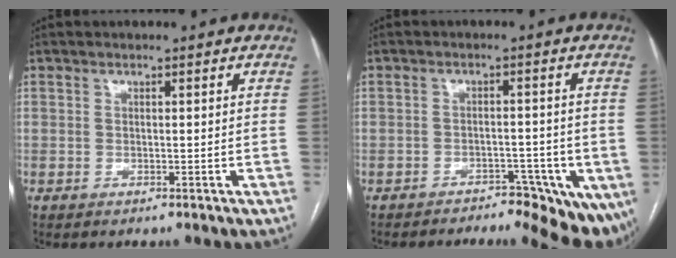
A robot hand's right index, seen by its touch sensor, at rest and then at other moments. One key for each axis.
{"total": 10.0, "fx": -6.9, "fy": 4.9, "fz": 5.4, "tx": -0.052, "ty": 0.009, "tz": -0.091}